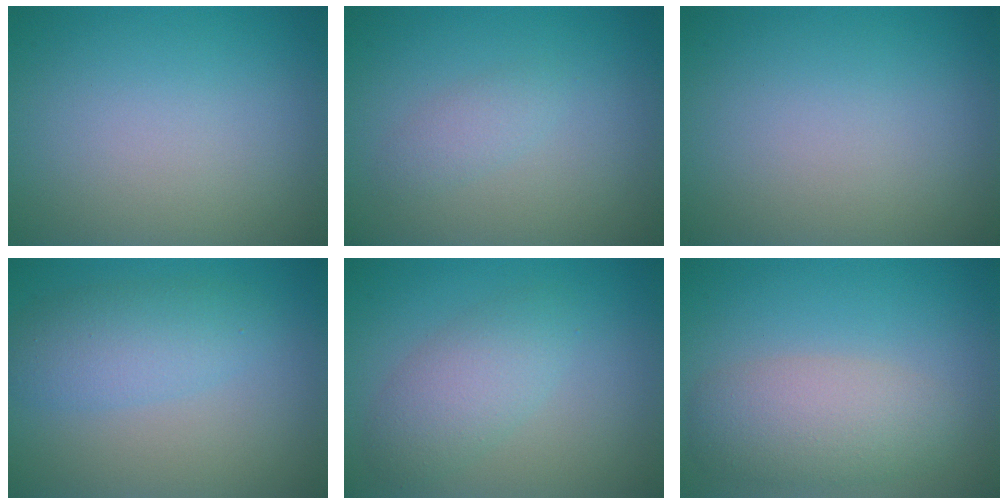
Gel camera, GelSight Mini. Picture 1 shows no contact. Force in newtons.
{"total": 1.3, "press": 1.3, "slide": 0.1}
{"total": 0.0}
{"total": 3.7, "press": 3.7, "slide": 0.1}
{"total": 3.5, "press": 3.5, "slide": 0.1}
{"total": 4.5, "press": 4.5, "slide": 0.2}